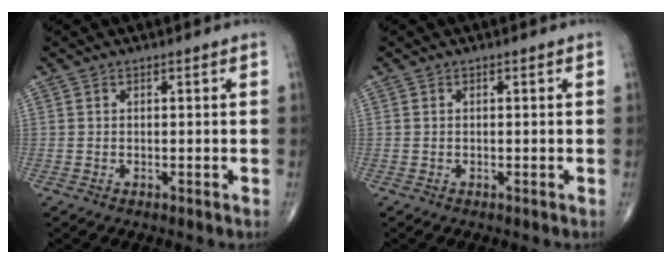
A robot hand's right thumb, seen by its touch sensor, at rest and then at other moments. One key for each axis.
{"total": 0.0}